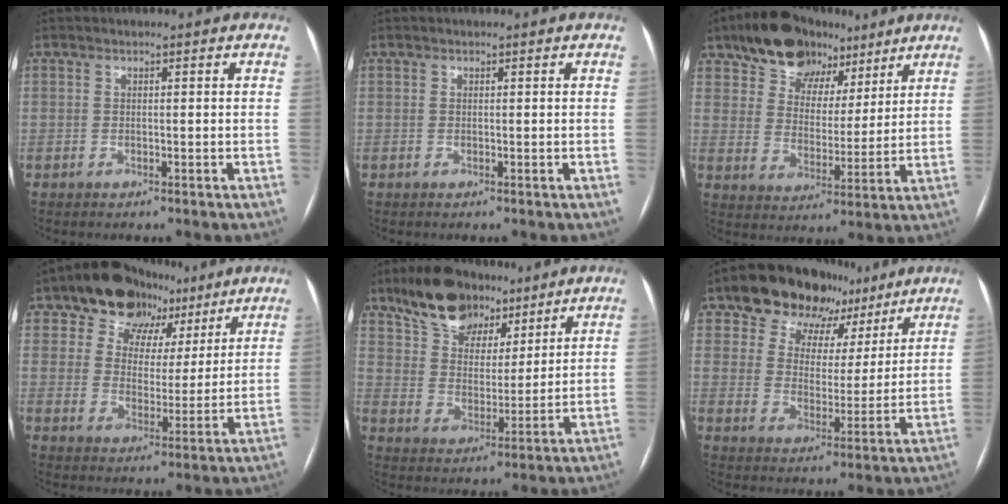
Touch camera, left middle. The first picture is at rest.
{"total": 0.0}
{"total": 13.1, "force": [8.8, 8.1, 5.3], "torque": [-0.076, 0.033, 0.144]}
{"total": 12.5, "force": [8.2, 8.4, 4.2], "torque": [-0.052, 0.037, 0.125]}
{"total": 12.3, "force": [8.9, 6.9, 5.1], "torque": [-0.087, 0.025, 0.155]}
{"total": 13.9, "force": [9.7, 8.7, 4.8], "torque": [-0.064, 0.033, 0.146]}